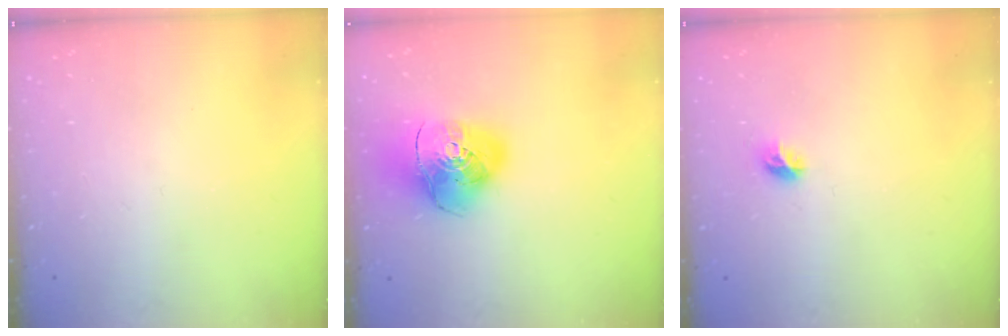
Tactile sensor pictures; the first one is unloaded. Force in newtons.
{"total": 14.0, "press": 13.9, "slide": 1.8}
{"total": 5.4, "press": 5.2, "slide": 1.4}